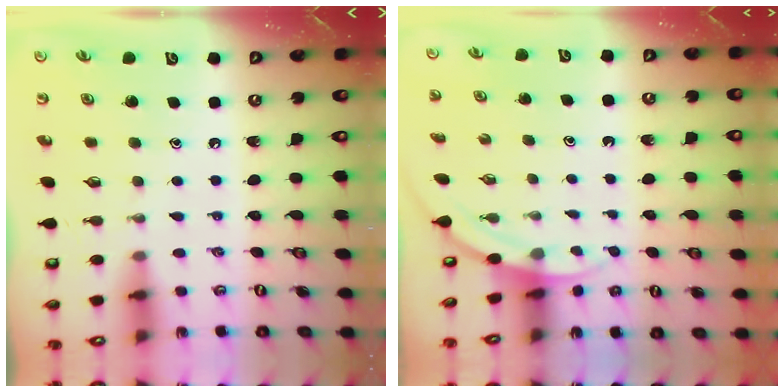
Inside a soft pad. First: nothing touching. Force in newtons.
{"total": 2.6, "press": 2.6, "slide": 0.1}